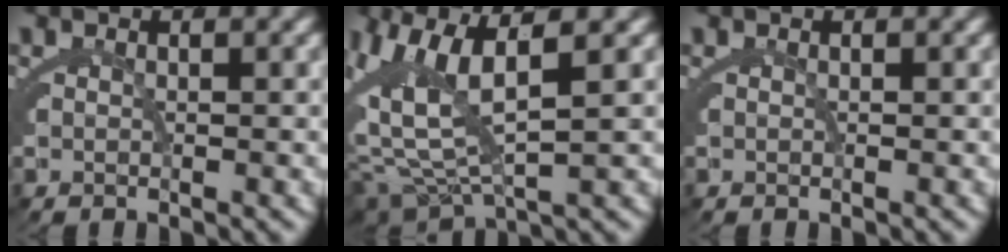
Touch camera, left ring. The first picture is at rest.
{"total": 8.8, "force": [1.5, 4.9, 7.2], "torque": [-0.154, -0.004, 0.034]}
{"total": 0.0}